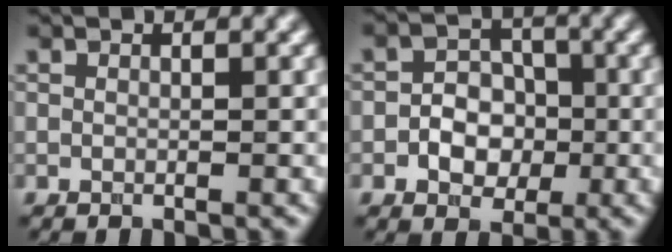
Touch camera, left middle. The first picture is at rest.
{"total": 3.8, "force": [-1.1, 2.9, 2.2], "torque": [-0.022, 0.002, -0.022]}